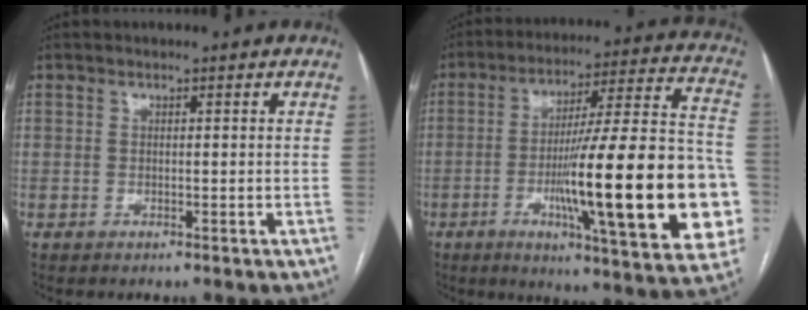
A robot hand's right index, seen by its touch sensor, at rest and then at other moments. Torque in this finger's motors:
{"motor_torque": [2.14, 0.00, 1.05, 0.21]}